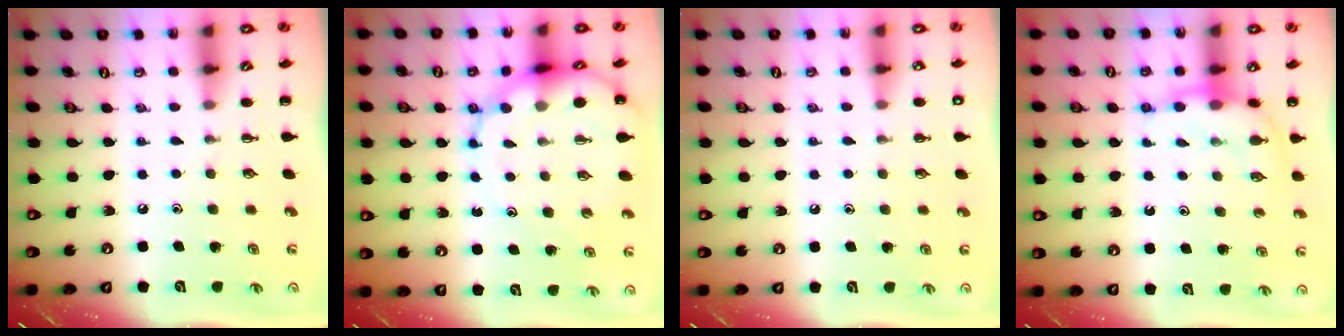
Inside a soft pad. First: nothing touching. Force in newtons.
{"total": 12.4, "press": 12.0, "slide": 3.4}
{"total": 3.7, "press": 2.5, "slide": 2.7}
{"total": 7.5, "press": 7.5, "slide": 1.0}